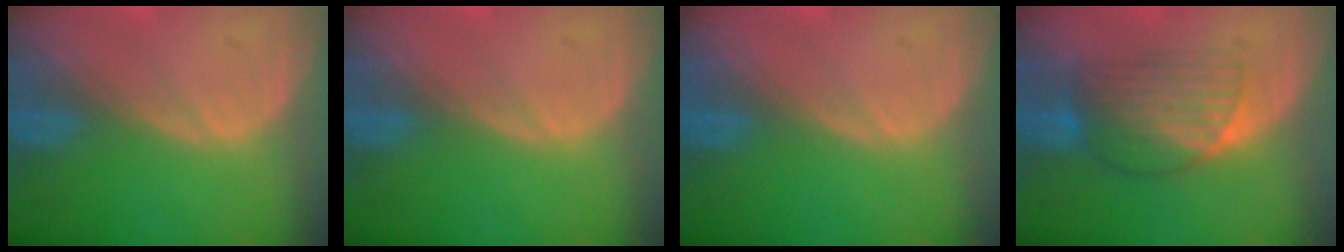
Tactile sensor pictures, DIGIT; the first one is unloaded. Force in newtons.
{"total": 0.0}
{"total": 0.0}
{"total": 6.7, "press": 6.3, "slide": 2.3}